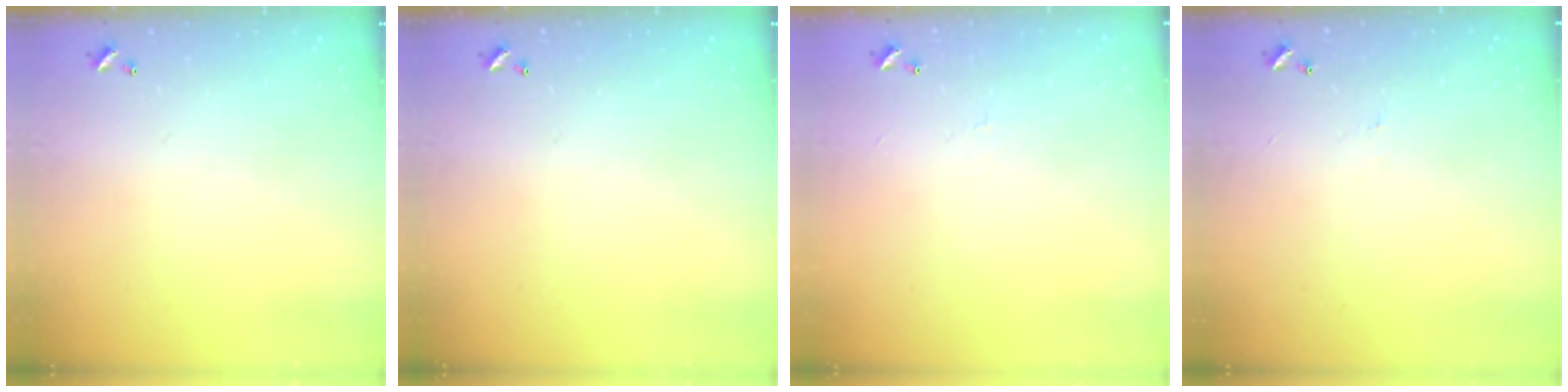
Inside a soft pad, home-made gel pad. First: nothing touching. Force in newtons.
{"total": 0.0}
{"total": 0.8, "press": 0.7, "slide": 0.5}
{"total": 1.8, "press": 1.7, "slide": 0.6}